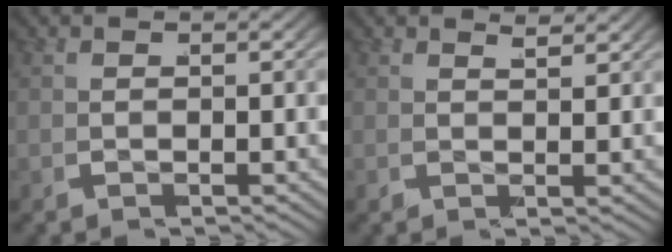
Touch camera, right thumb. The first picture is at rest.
{"total": 1.7, "force": [1.7, -0.2, 0.4], "torque": [-0.008, 0.003, 0.028]}